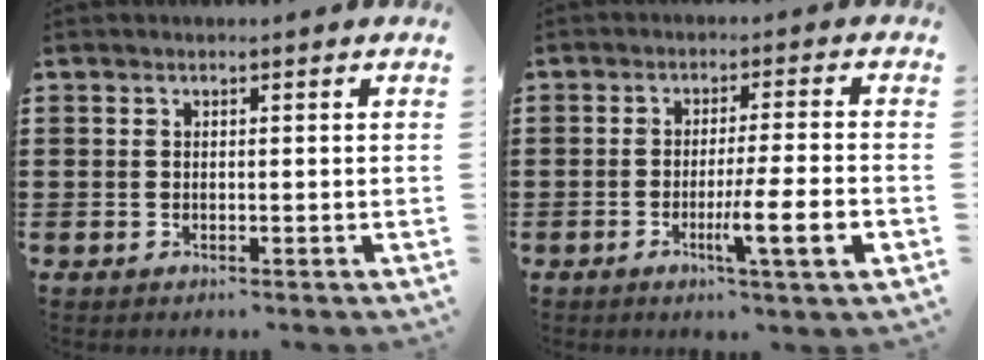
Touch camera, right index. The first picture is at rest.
{"total": 7.2, "force": [-2.5, -0.1, 6.7], "torque": [-0.107, -0.011, -0.041]}